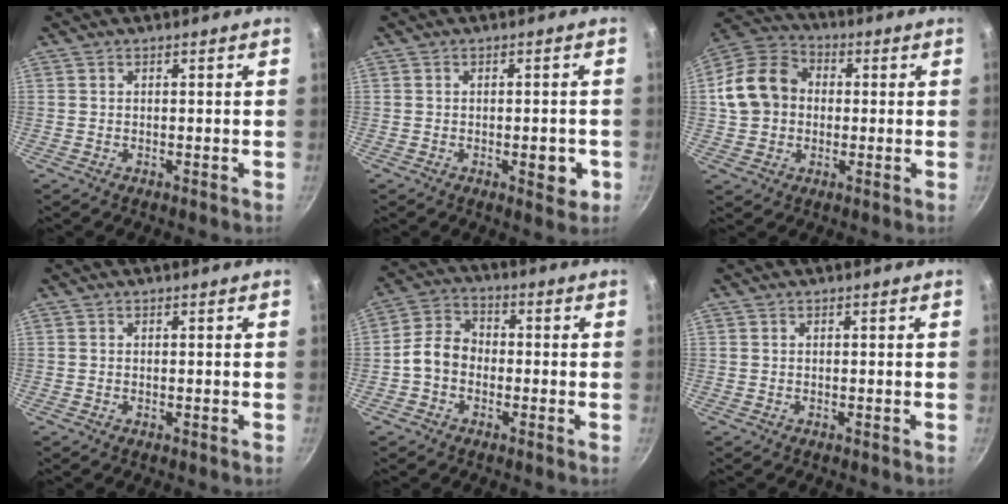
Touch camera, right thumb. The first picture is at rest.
{"total": 4.7, "force": [-1.3, 2.2, 3.9], "torque": [-0.035, 0.004, -0.014]}
{"total": 13.4, "force": [0.6, 11.0, 7.5], "torque": [-0.109, 0.030, -0.006]}
{"total": 0.0}
{"total": 6.8, "force": [-1.5, 5.4, 3.9], "torque": [-0.050, 0.027, -0.045]}
{"total": 0.0}